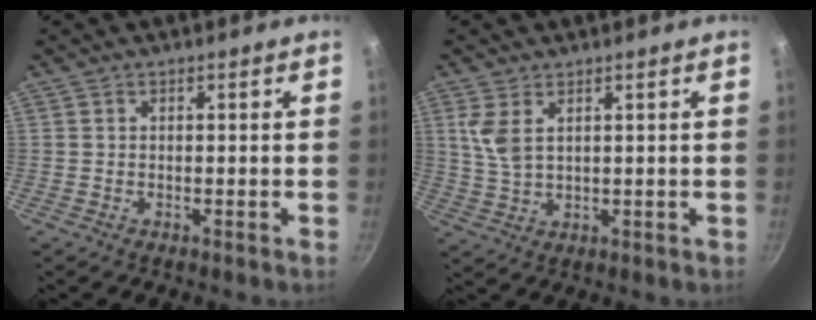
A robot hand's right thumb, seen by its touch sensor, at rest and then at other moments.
{"total": 5.4, "force": [2.2, 2.9, 4.0], "torque": [-0.078, -0.013, 0.049]}